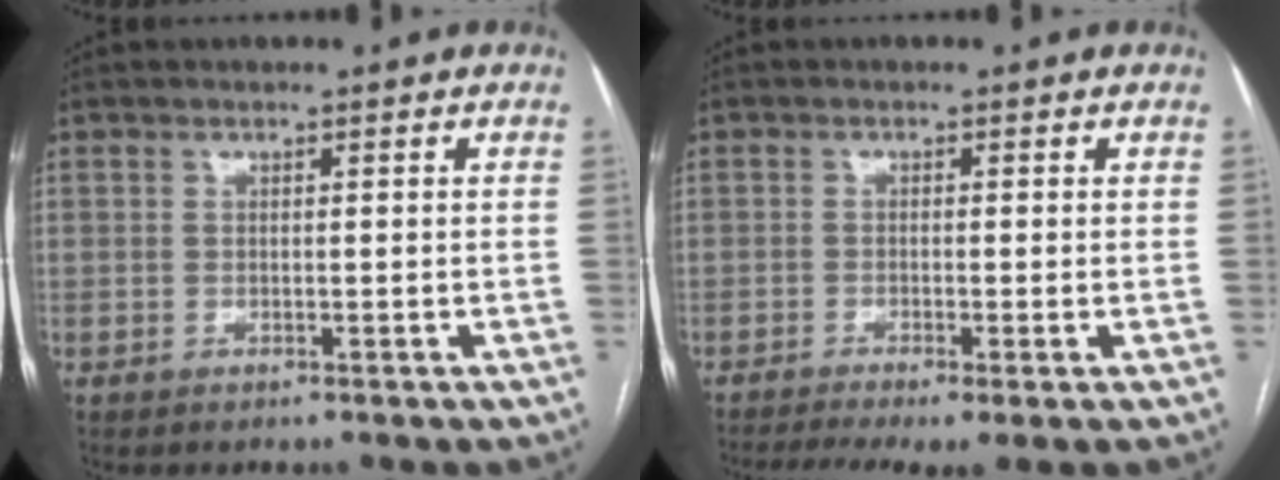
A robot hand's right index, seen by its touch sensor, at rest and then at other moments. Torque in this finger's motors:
{"motor_torque": [1.41, -0.72, 0.38, 0.07]}